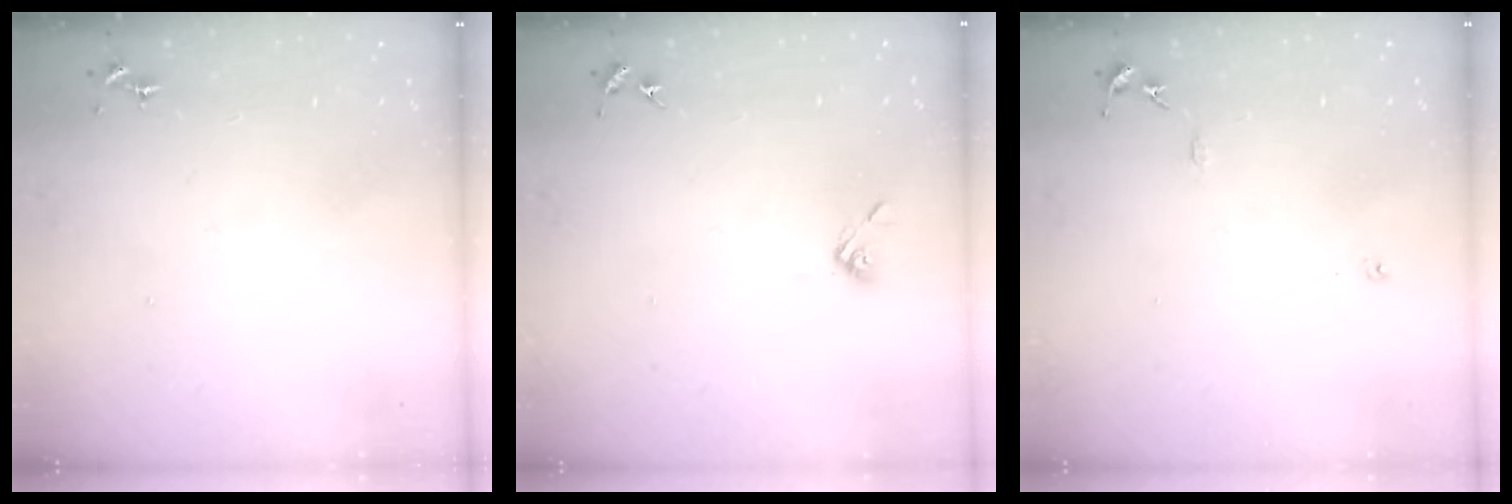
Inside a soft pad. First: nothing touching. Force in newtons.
{"total": 5.2, "press": 4.8, "slide": 2.1}
{"total": 6.1, "press": 6.1, "slide": 0.7}